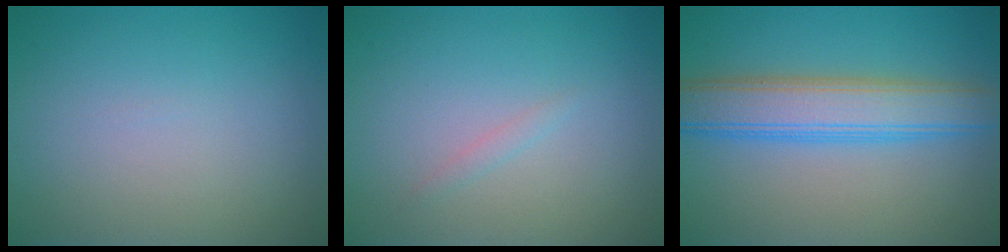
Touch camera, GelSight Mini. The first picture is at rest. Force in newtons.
{"total": 0.7, "press": 0.7, "slide": 0.1}
{"total": 6.3, "press": 6.2, "slide": 0.3}